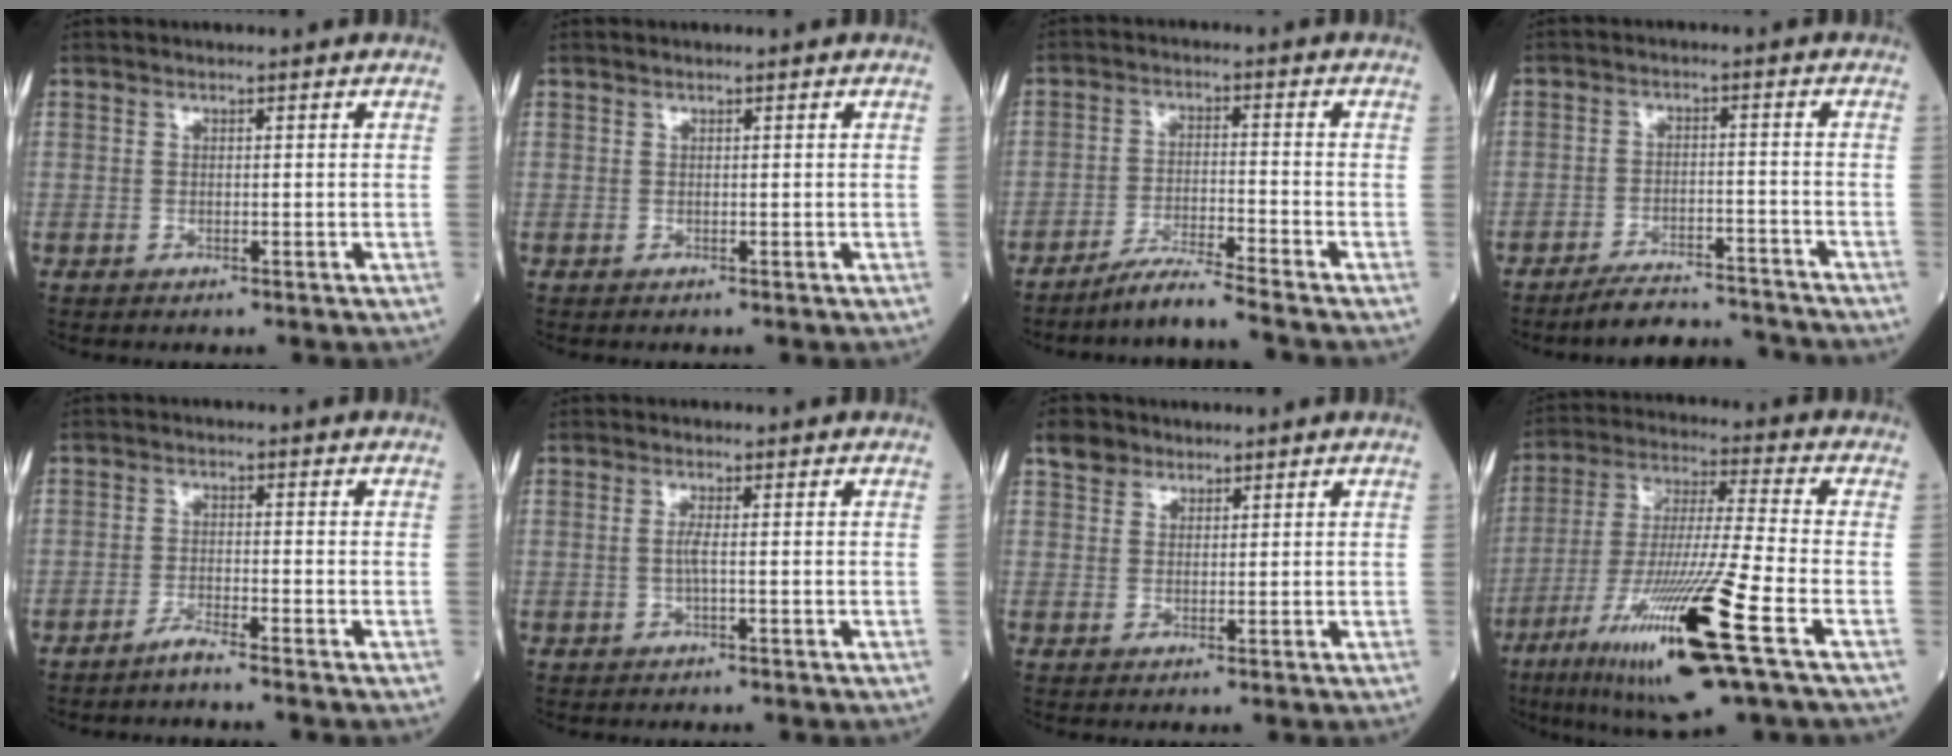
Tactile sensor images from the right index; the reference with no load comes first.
{"total": 0.0}
{"total": 5.8, "force": [-5.2, -1.4, 2.3], "torque": [-0.042, -0.023, -0.101]}
{"total": 8.9, "force": [-8.8, 0.9, 1.6], "torque": [-0.020, 0.008, -0.135]}
{"total": 2.6, "force": [-2.3, -0.7, 0.9], "torque": [-0.023, -0.004, -0.048]}
{"total": 1.4, "force": [-0.1, -0.1, 1.4], "torque": [-0.034, -0.001, -0.005]}
{"total": 2.8, "force": [1.9, 2.0, 0.5], "torque": [-0.012, 0.016, 0.033]}
{"total": 19.8, "force": [-9.0, 0.0, 17.6], "torque": [-0.346, -0.045, -0.165]}